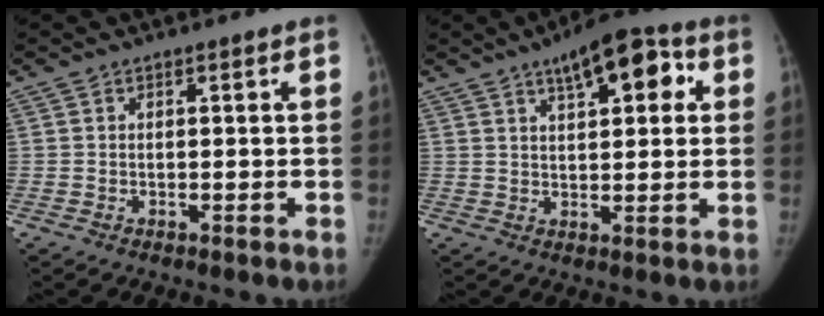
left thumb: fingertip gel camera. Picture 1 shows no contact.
{"total": 11.3, "force": [5.0, 4.8, 9.0], "torque": [-0.098, 0.003, 0.065]}